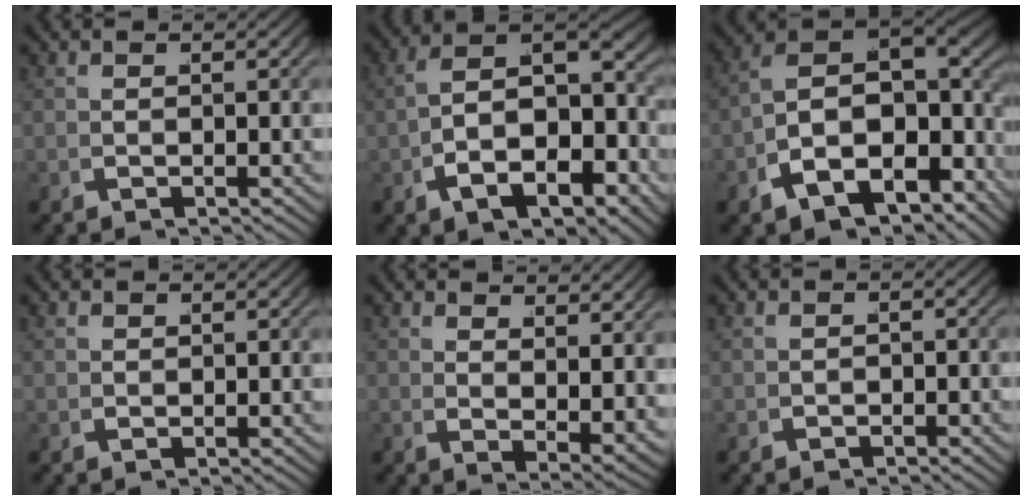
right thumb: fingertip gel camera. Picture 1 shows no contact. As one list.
[{"total": 11.5, "force": [-0.5, 7.5, 8.8], "torque": [-0.157, -0.022, -0.003]}, {"total": 13.4, "force": [-1.3, 9.2, 9.7], "torque": [-0.186, -0.040, -0.011]}, {"total": 0.7, "force": [0.7, 0.0, 0.0], "torque": [0.004, 0.001, 0.018]}, {"total": 3.8, "force": [1.7, 1.4, 3.1], "torque": [-0.040, -0.014, 0.041]}, {"total": 0.7, "force": [-0.5, 0.4, 0.2], "torque": [-0.002, -0.005, -0.006]}]